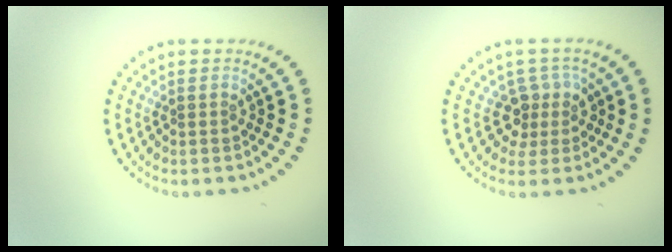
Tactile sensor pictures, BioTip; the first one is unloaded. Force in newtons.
{"total": 2.5, "press": 1.9, "slide": 1.7}